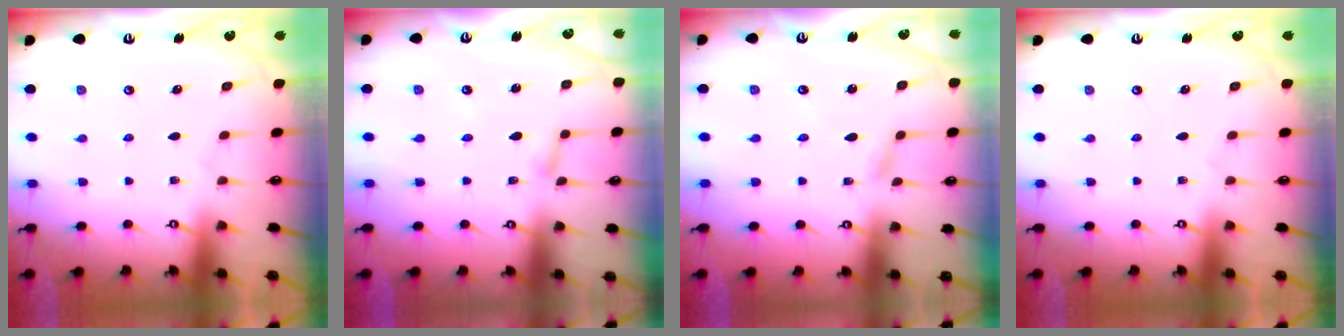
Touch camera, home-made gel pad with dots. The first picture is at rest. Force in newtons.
{"total": 2.7, "press": 2.7, "slide": 0.2}
{"total": 1.5, "press": 1.5, "slide": 0.1}
{"total": 0.0}